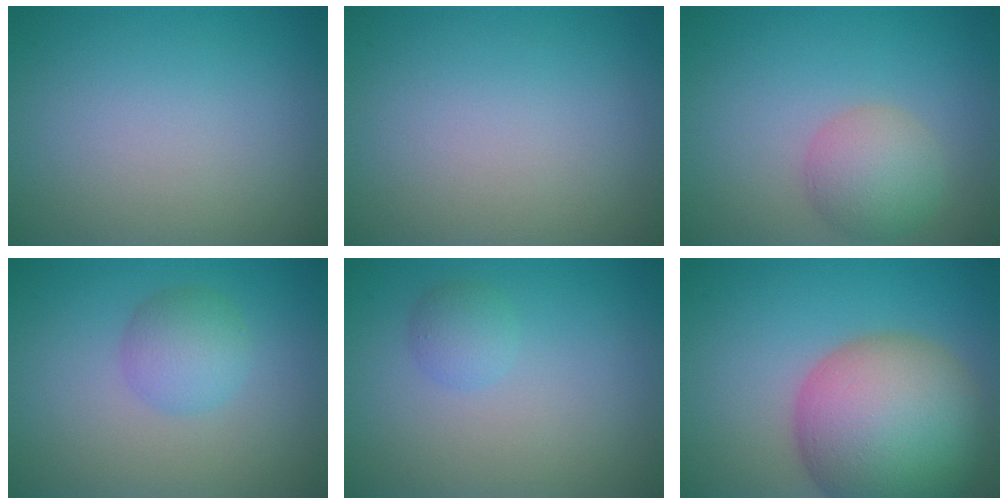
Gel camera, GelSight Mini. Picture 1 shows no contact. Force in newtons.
{"total": 0.0}
{"total": 3.7, "press": 3.7, "slide": 0.2}
{"total": 2.8, "press": 2.8, "slide": 0.1}
{"total": 1.5, "press": 1.5, "slide": 0.1}
{"total": 13.0, "press": 13.0, "slide": 0.7}